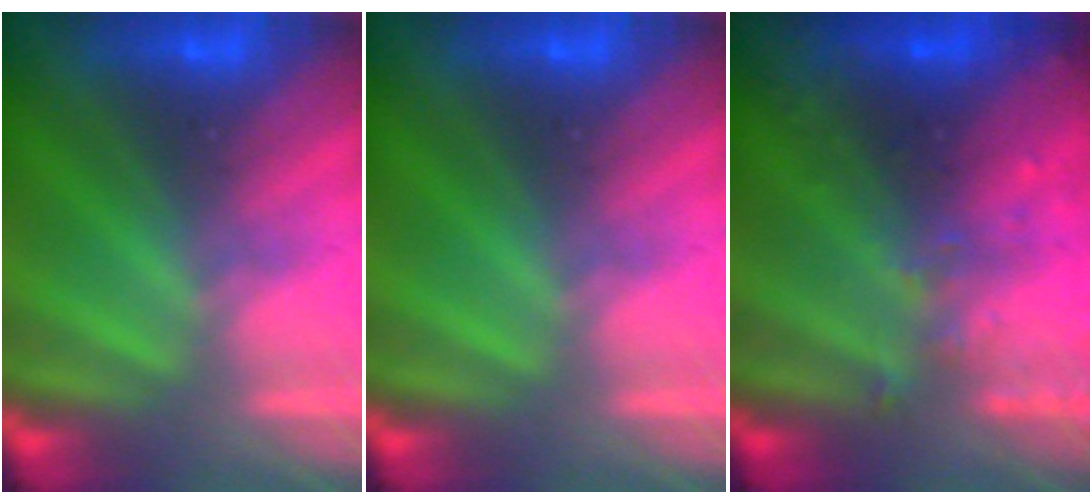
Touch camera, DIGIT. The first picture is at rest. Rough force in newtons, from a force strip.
{"total": 0.0}
{"total": 3.1}